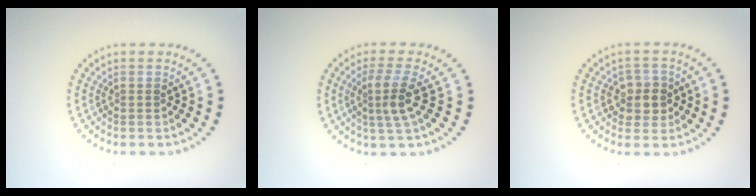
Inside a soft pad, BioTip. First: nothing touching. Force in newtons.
{"total": 3.0, "press": 2.5, "slide": 1.6}
{"total": 2.6, "press": 2.4, "slide": 1.0}